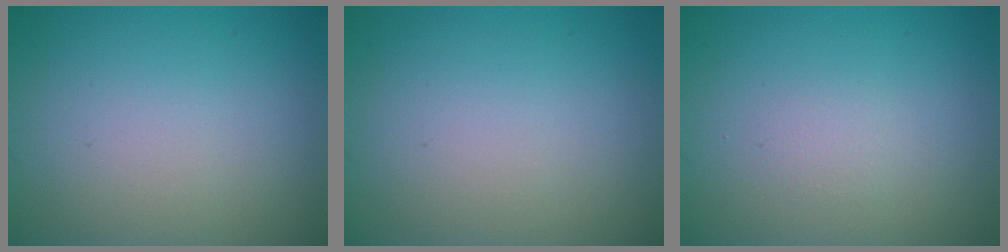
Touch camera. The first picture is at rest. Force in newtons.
{"total": 0.0}
{"total": 0.8, "press": 0.7, "slide": 0.1}